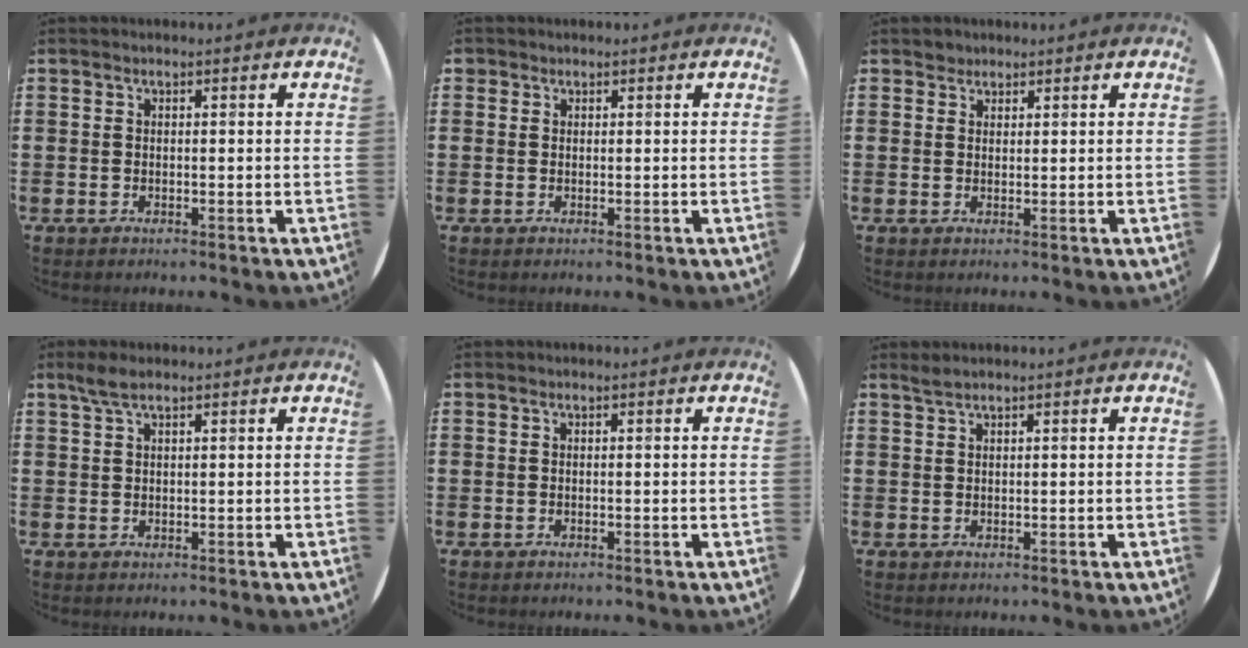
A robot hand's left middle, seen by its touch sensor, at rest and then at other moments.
{"total": 0.6, "force": [0.5, 0.4, -0.1], "torque": [0.000, 0.003, 0.009]}
{"total": 1.3, "force": [1.2, 0.6, -0.1], "torque": [-0.001, 0.000, 0.024]}
{"total": 2.2, "force": [1.7, 0.5, 1.4], "torque": [-0.030, 0.004, 0.030]}
{"total": 0.0}
{"total": 1.5, "force": [1.3, 0.2, 0.7], "torque": [-0.016, 0.002, 0.024]}